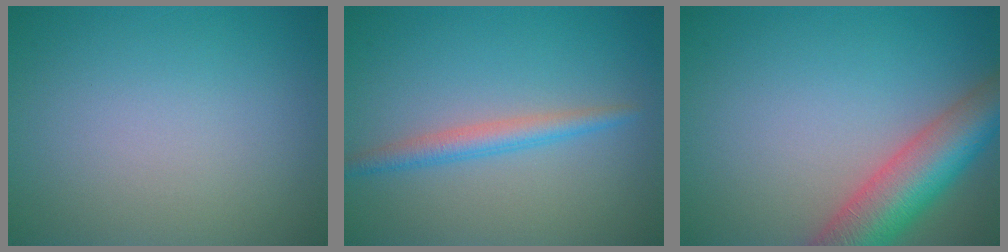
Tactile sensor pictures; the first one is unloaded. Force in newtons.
{"total": 2.3, "press": 2.3, "slide": 0.1}
{"total": 7.8, "press": 7.8, "slide": 0.4}